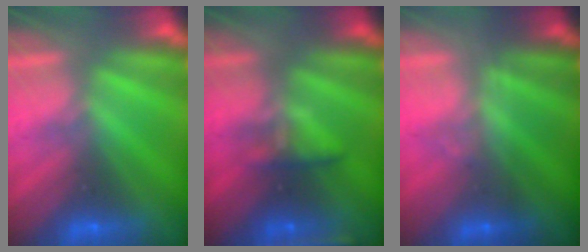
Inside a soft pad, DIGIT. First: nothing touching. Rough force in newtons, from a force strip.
{"total": 6.0}
{"total": 1.8}